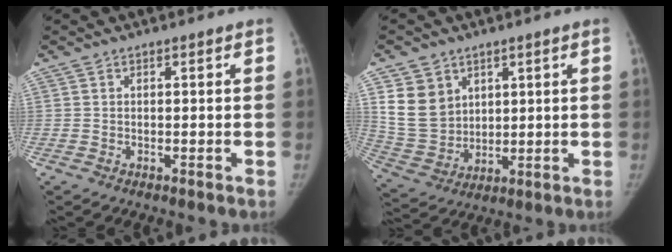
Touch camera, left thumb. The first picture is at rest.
{"total": 10.7, "force": [4.5, 8.5, 4.7], "torque": [-0.067, -0.023, 0.107]}